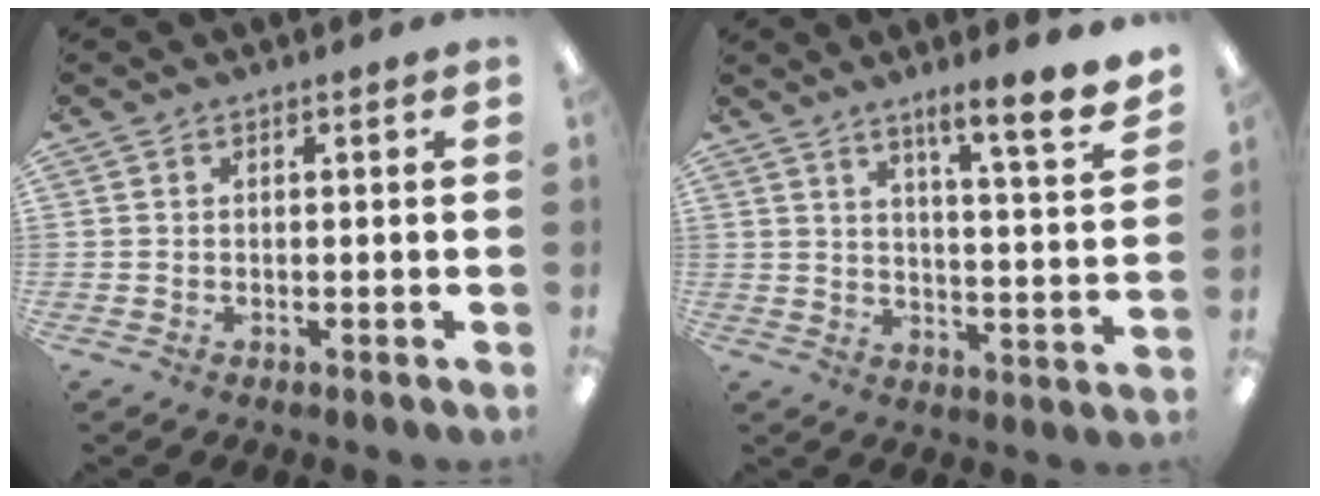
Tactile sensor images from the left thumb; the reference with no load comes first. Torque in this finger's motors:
{"motor_torque": [0.38, 0.12, 1.05, -1.05, 0.24]}